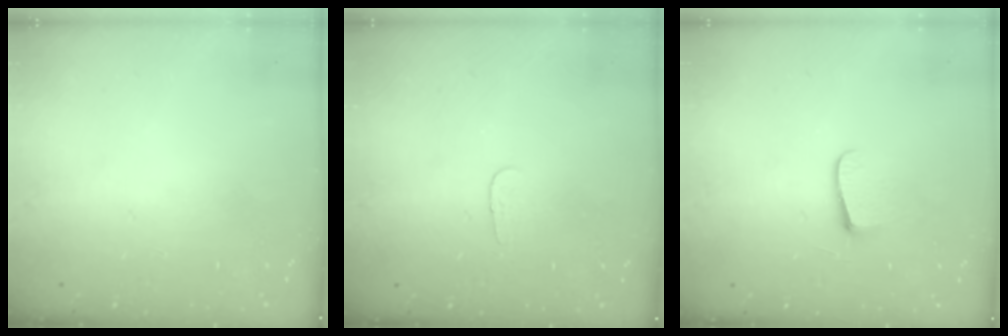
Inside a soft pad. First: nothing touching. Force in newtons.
{"total": 2.8, "press": 2.8, "slide": 0.3}
{"total": 5.9, "press": 5.8, "slide": 0.5}